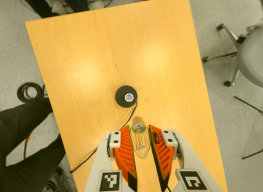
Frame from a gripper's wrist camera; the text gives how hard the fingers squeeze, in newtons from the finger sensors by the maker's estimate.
{"total": 12.6, "left": 14.0, "right": 11.1}